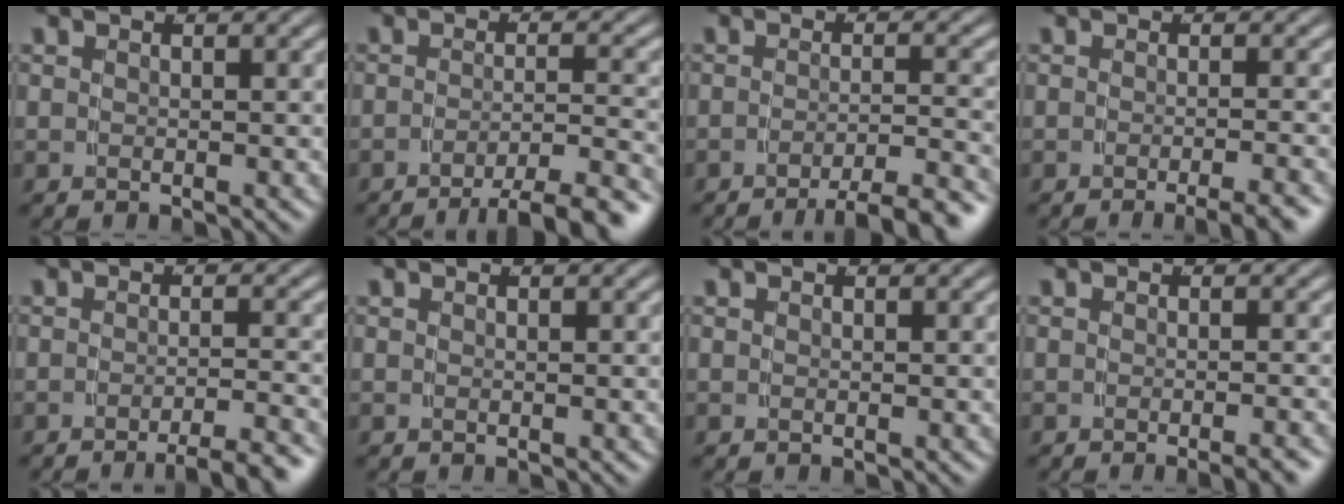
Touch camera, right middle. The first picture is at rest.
{"total": 6.6, "force": [-5.2, 1.5, 3.8], "torque": [-0.044, -0.017, -0.073]}
{"total": 5.9, "force": [-4.7, 1.1, 3.3], "torque": [-0.034, -0.012, -0.069]}
{"total": 3.5, "force": [-2.8, 0.4, 2.2], "torque": [-0.018, 0.001, -0.044]}
{"total": 4.4, "force": [-3.6, 0.6, 2.6], "torque": [-0.025, -0.006, -0.053]}
{"total": 0.0}
{"total": 0.0}
{"total": 2.3, "force": [-1.8, 0.2, 1.4], "torque": [-0.012, 0.003, -0.030]}